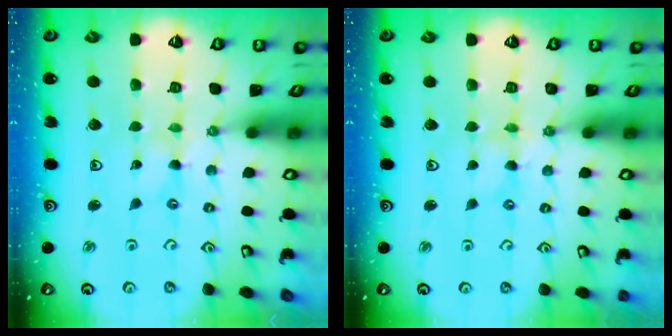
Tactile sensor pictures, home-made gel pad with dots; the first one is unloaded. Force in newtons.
{"total": 0.0}